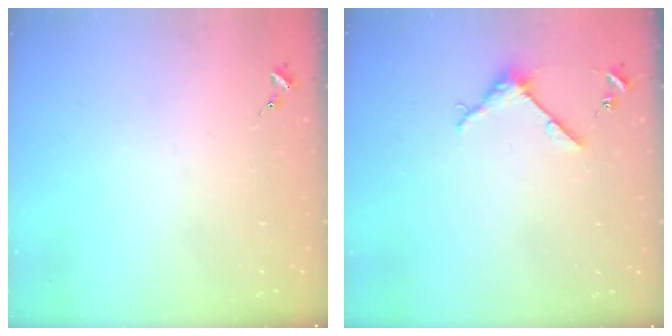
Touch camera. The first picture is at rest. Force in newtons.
{"total": 4.0, "press": 4.0, "slide": 0.4}